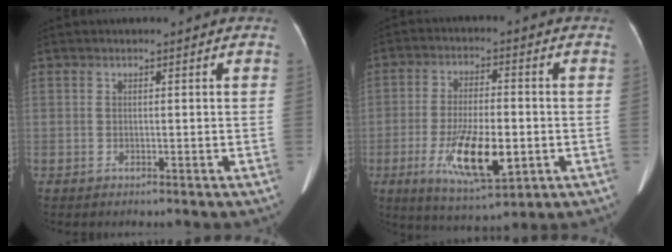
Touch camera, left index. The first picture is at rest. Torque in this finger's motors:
{"motor_torque": [1.23, 0.92, 0.31, 0.21]}